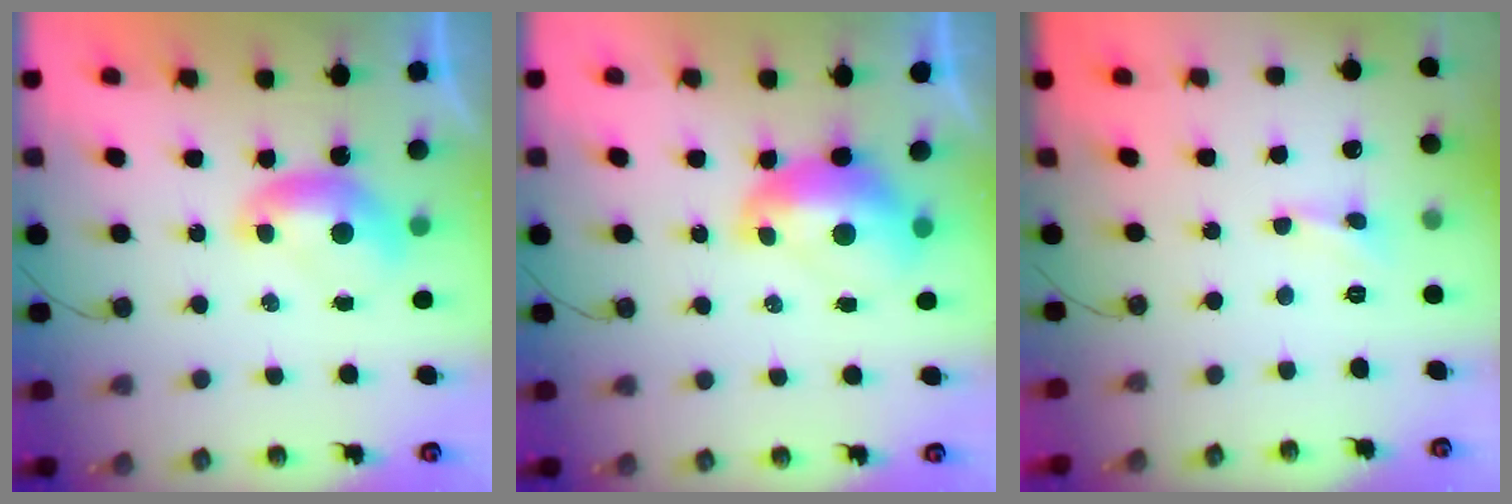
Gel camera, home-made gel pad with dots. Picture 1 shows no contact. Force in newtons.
{"total": 2.7, "press": 2.7, "slide": 0.7}
{"total": 1.6, "press": 1.5, "slide": 0.4}